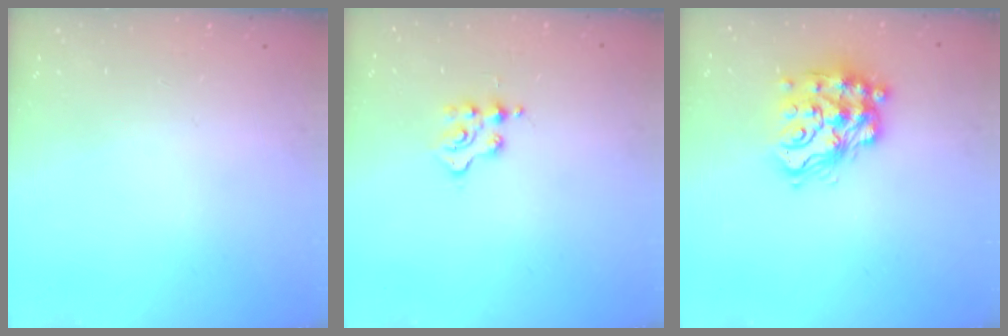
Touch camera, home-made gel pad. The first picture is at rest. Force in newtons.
{"total": 2.7, "press": 2.7, "slide": 0.3}
{"total": 15.9, "press": 15.9, "slide": 0.9}